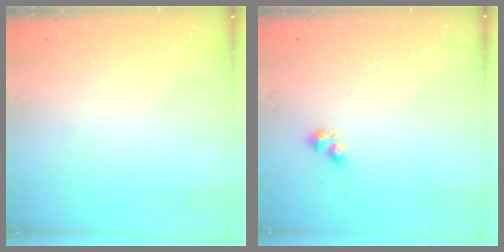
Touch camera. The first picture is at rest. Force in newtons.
{"total": 2.7, "press": 2.7, "slide": 0.4}